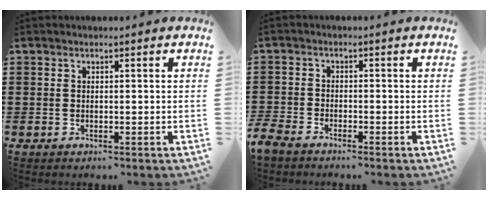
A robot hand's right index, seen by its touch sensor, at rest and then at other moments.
{"total": 2.6, "force": [-2.5, 0.3, 0.1], "torque": [-0.019, -0.003, -0.059]}